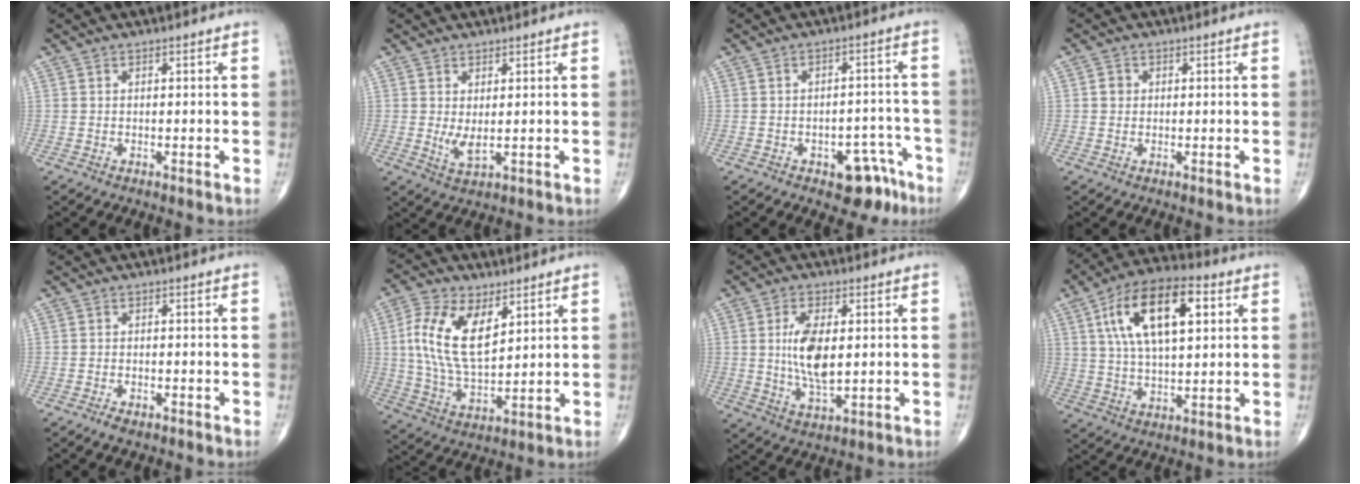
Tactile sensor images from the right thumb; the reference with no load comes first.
{"total": 3.0, "force": [0.4, 1.1, 2.8], "torque": [-0.053, -0.011, 0.016]}
{"total": 7.9, "force": [-4.6, 4.4, 4.7], "torque": [-0.027, 0.045, -0.052]}
{"total": 1.6, "force": [0.2, 1.5, 0.6], "torque": [-0.004, 0.002, 0.001]}
{"total": 1.7, "force": [-1.2, 0.8, 0.9], "torque": [-0.020, 0.004, -0.019]}
{"total": 14.5, "force": [5.0, 7.5, 11.4], "torque": [-0.214, -0.017, 0.099]}
{"total": 9.8, "force": [1.0, 4.5, 8.7], "torque": [-0.163, -0.015, 0.023]}
{"total": 17.6, "force": [5.6, 8.0, 14.7], "torque": [-0.248, 0.006, 0.093]}